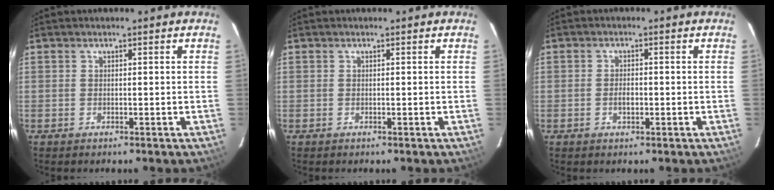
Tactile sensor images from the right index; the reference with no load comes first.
{"total": 0.0}
{"total": 2.1, "force": [-0.6, 1.2, 1.7], "torque": [-0.030, 0.003, -0.010]}